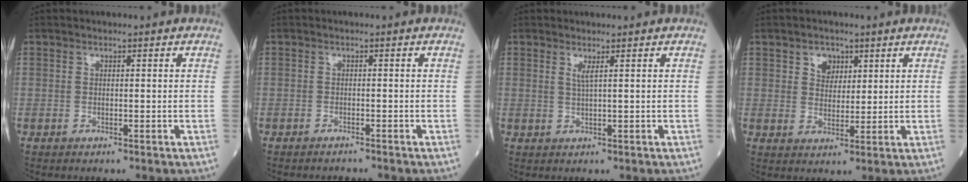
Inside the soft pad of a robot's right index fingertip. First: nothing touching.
{"total": 1.1, "force": [-1.1, 0.0, -0.2], "torque": [-0.001, -0.005, -0.015]}
{"total": 1.3, "force": [0.7, -0.3, 1.1], "torque": [-0.028, -0.007, 0.014]}
{"total": 3.6, "force": [1.8, 2.7, 1.5], "torque": [-0.023, 0.005, 0.032]}